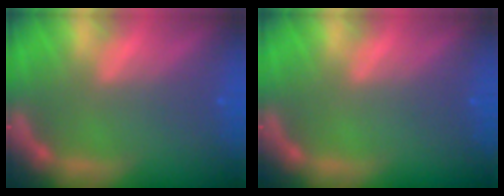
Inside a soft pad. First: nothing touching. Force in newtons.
{"total": 0.0}